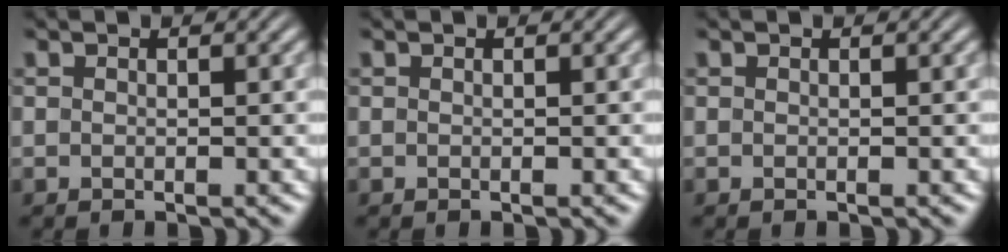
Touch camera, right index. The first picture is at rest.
{"total": 0.0}
{"total": 0.0}